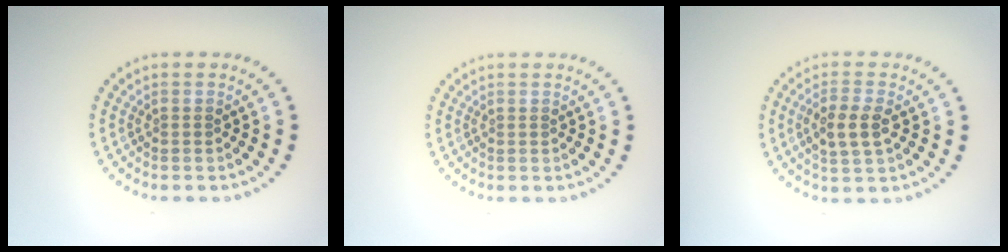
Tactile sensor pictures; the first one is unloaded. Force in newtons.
{"total": 0.0}
{"total": 3.1, "press": 3.1, "slide": 0.6}